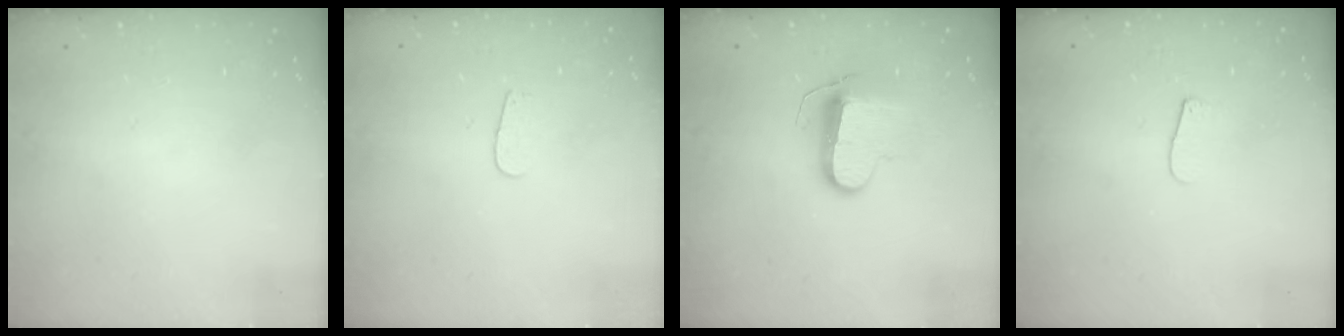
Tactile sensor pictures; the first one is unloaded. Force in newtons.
{"total": 2.6, "press": 2.5, "slide": 0.3}
{"total": 10.5, "press": 10.5, "slide": 0.4}
{"total": 6.2, "press": 6.2, "slide": 0.7}